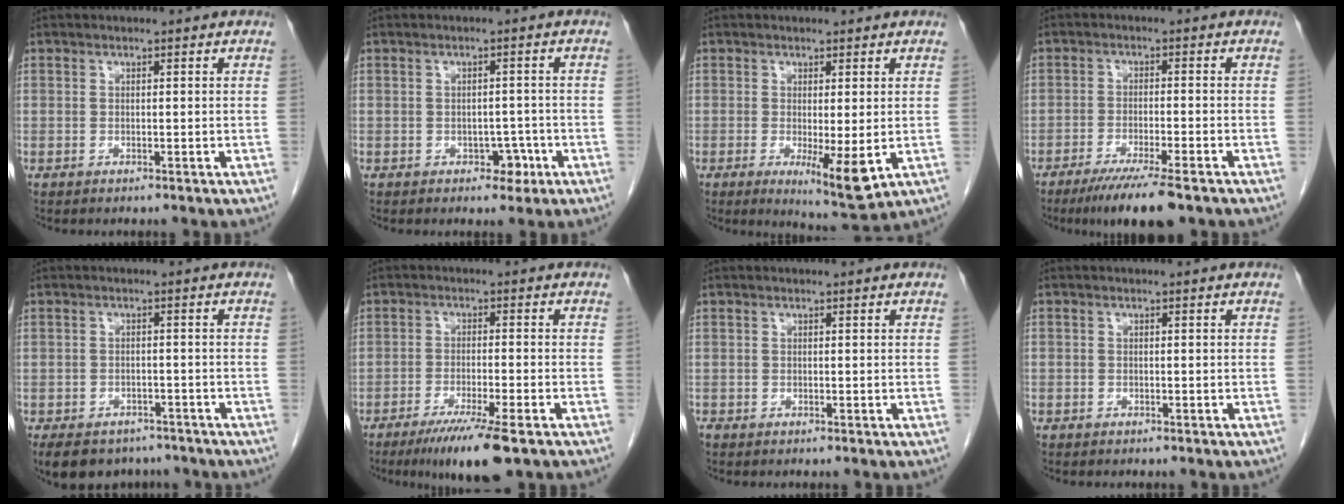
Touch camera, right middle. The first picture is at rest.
{"total": 2.8, "force": [-1.3, 1.9, 1.6], "torque": [-0.015, 0.005, -0.011]}
{"total": 6.7, "force": [-1.4, 1.2, 6.4], "torque": [-0.097, -0.020, -0.014]}
{"total": 8.9, "force": [-6.4, 0.5, 6.1], "torque": [-0.092, -0.019, -0.101]}
{"total": 12.8, "force": [-9.6, 7.1, 4.5], "torque": [-0.101, -0.005, -0.120]}
{"total": 9.0, "force": [-6.0, 0.4, 6.8], "torque": [-0.110, -0.021, -0.095]}
{"total": 0.5, "force": [-0.4, 0.3, 0.1], "torque": [-0.008, 0.000, -0.010]}
{"total": 1.1, "force": [-0.8, 0.8, 0.1], "torque": [-0.012, 0.003, -0.014]}